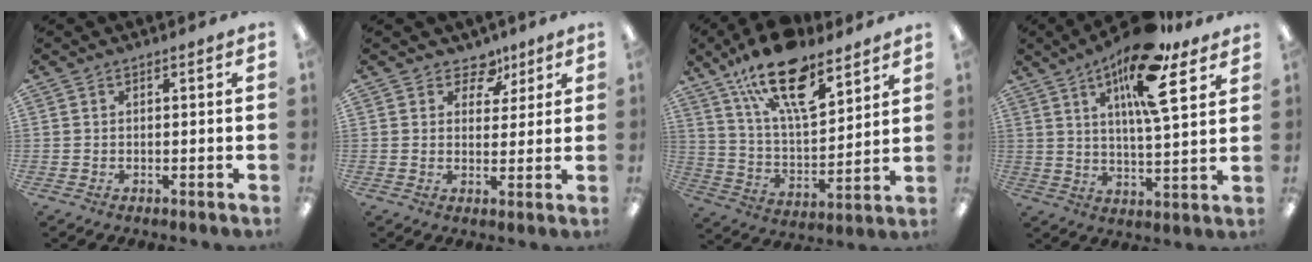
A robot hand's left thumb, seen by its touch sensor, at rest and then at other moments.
{"total": 6.5, "force": [3.8, 4.6, 2.5], "torque": [-0.025, -0.019, 0.065]}
{"total": 20.4, "force": [13.2, 8.3, 13.2], "torque": [-0.221, -0.069, 0.229]}
{"total": 15.8, "force": [9.6, 4.1, 11.9], "torque": [-0.194, -0.043, 0.154]}